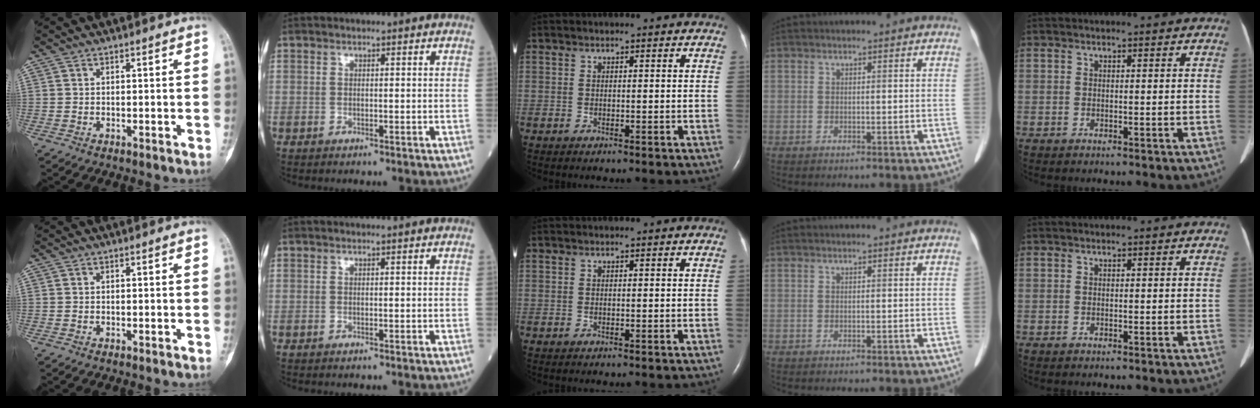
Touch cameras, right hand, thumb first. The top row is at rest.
{}